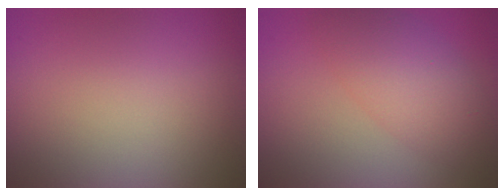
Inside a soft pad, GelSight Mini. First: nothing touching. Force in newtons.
{"total": 4.7, "press": 4.7, "slide": 0.3}